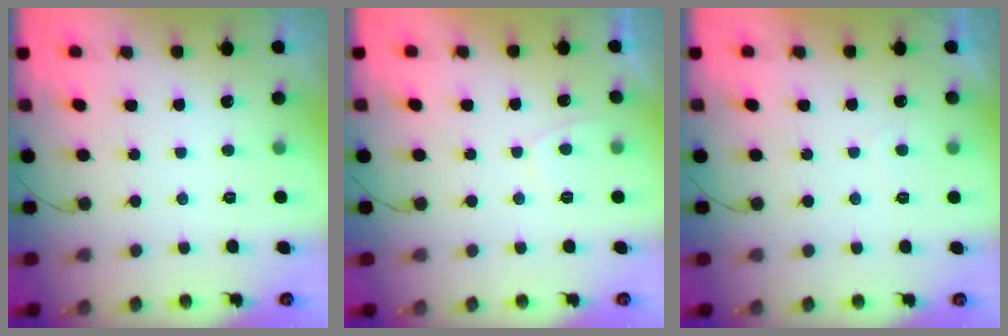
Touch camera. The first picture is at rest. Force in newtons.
{"total": 1.1, "press": 0.9, "slide": 0.6}
{"total": 0.5, "press": 0.0, "slide": 0.5}